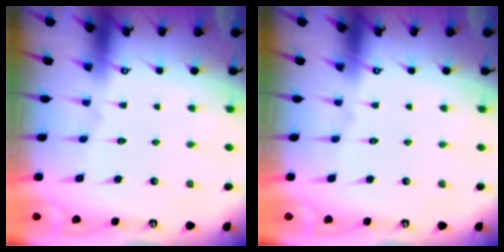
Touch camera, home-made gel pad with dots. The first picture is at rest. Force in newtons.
{"total": 0.0}